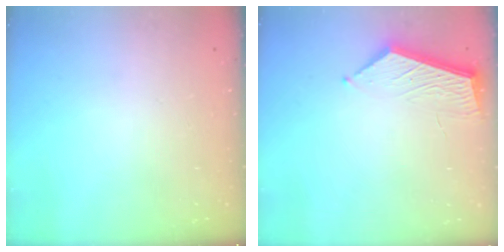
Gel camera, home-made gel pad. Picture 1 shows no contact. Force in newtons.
{"total": 5.8, "press": 5.8, "slide": 0.2}